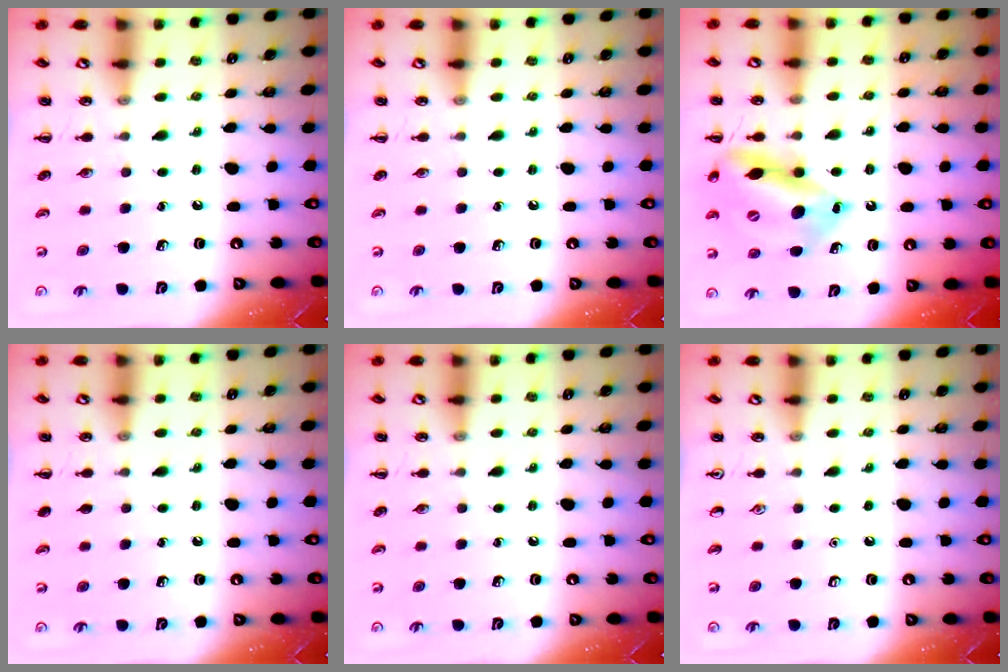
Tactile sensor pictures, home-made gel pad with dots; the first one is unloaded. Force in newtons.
{"total": 0.0}
{"total": 17.5, "press": 17.1, "slide": 4.0}
{"total": 0.0}
{"total": 0.0}
{"total": 0.0}